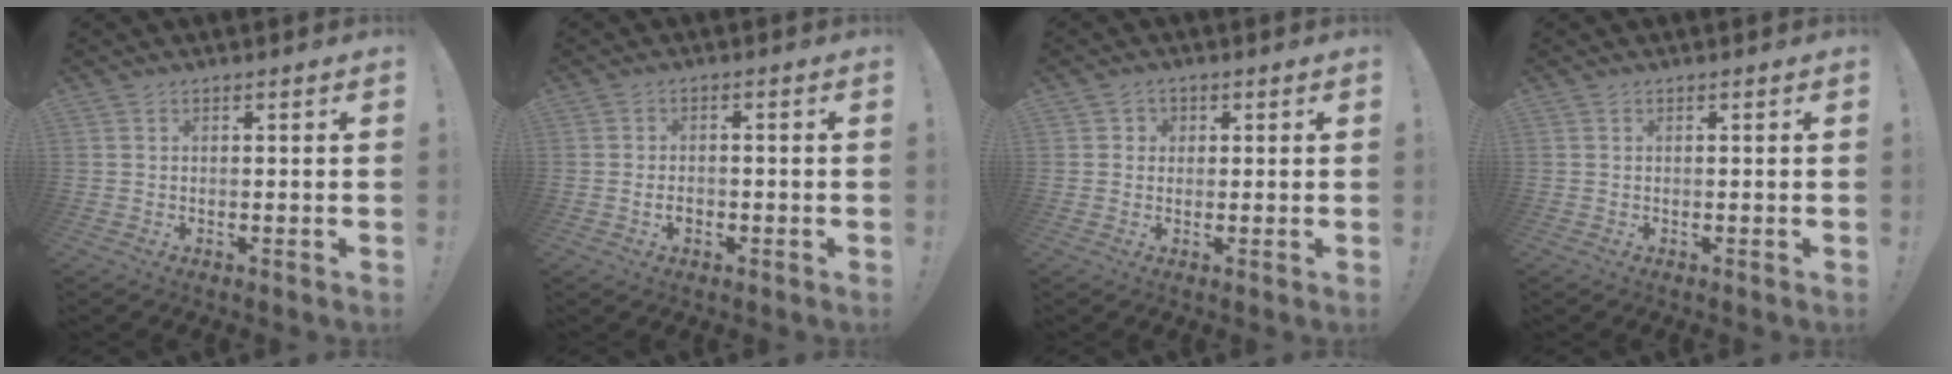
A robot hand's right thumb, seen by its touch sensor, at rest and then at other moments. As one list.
[{"total": 2.3, "force": [-1.0, 1.4, 1.6], "torque": [-0.023, -0.002, -0.022]}, {"total": 2.0, "force": [0.2, 2.0, 0.4], "torque": [-0.006, 0.002, 0.003]}, {"total": 0.0}]